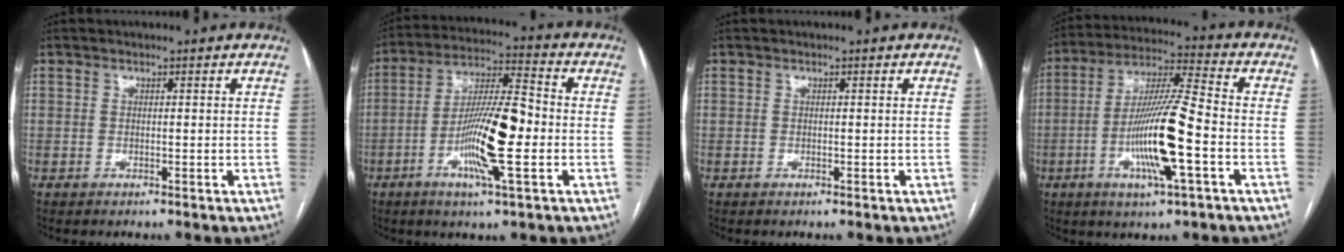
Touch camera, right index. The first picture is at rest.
{"total": 13.6, "force": [-3.2, 1.4, 13.1], "torque": [-0.243, 0.003, -0.061]}
{"total": 0.0}
{"total": 14.6, "force": [-4.0, 0.7, 14.0], "torque": [-0.270, -0.003, -0.075]}